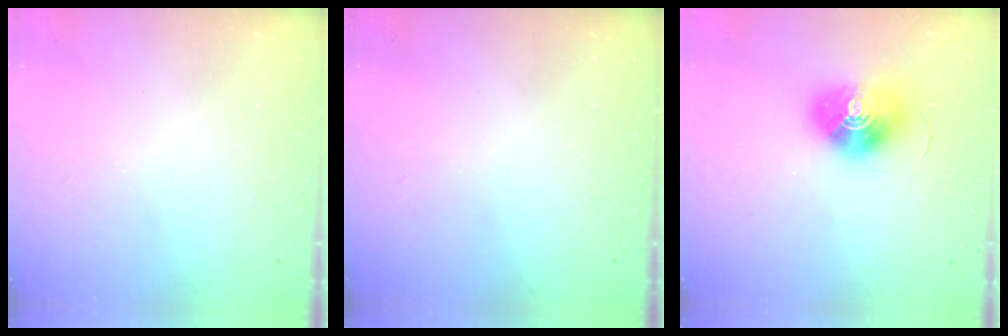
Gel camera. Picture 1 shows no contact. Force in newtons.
{"total": 0.0}
{"total": 14.4, "press": 14.4, "slide": 0.5}